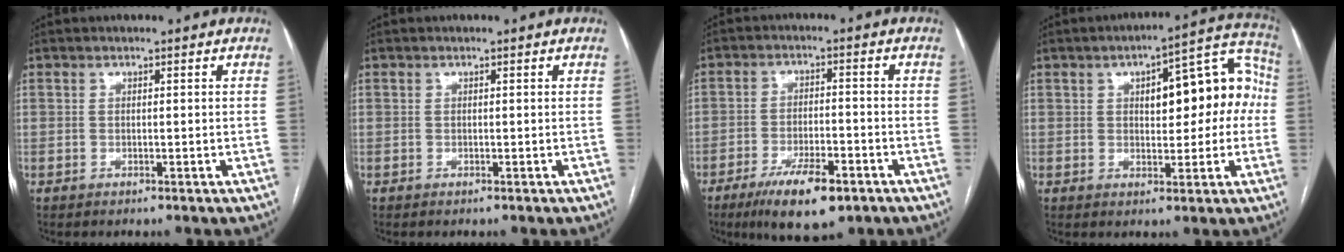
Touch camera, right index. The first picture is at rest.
{"total": 0.0}
{"total": 10.1, "force": [-6.1, 2.9, 7.5], "torque": [-0.130, -0.013, -0.096]}
{"total": 13.6, "force": [1.7, 5.4, 12.4], "torque": [-0.146, 0.049, 0.026]}